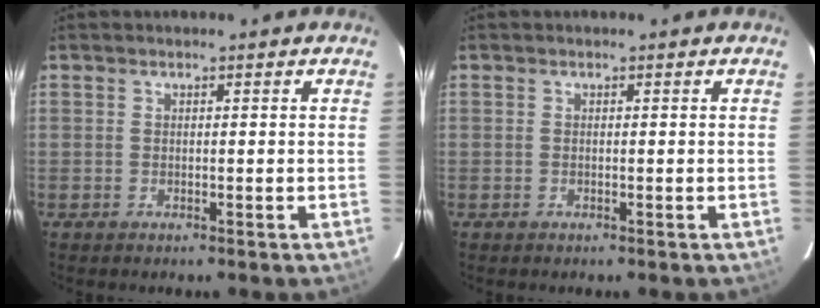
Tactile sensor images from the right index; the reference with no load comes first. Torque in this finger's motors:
{"motor_torque": [0.08, 0.00, -0.02, 0.01]}